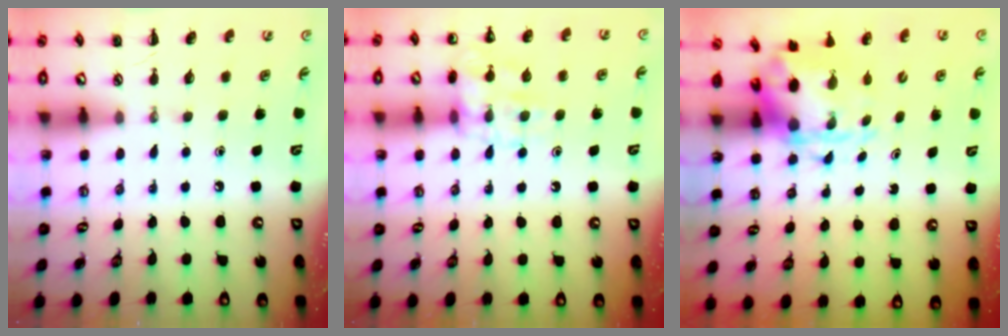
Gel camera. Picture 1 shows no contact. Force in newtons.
{"total": 11.6, "press": 11.6, "slide": 0.7}
{"total": 4.4, "press": 4.2, "slide": 1.1}